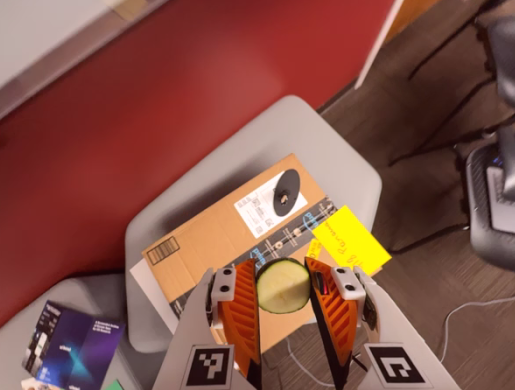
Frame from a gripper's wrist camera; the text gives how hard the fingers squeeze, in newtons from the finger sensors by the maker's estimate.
{"total": 8.6, "left": 8.6, "right": 8.5}